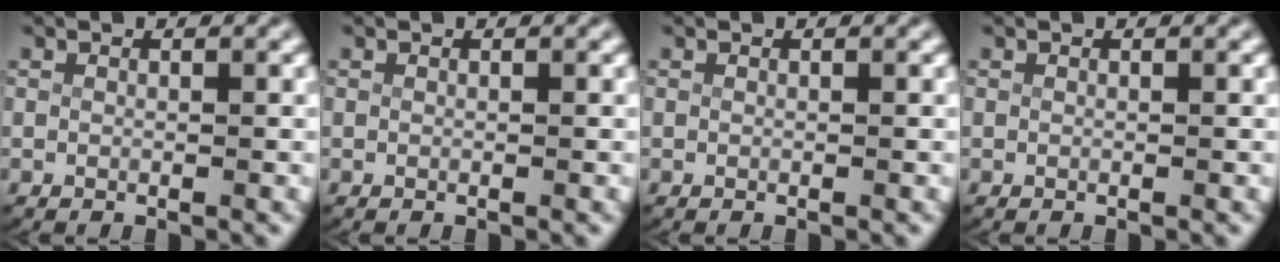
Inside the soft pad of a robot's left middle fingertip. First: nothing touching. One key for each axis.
{"total": 0.0}
{"total": 0.0}
{"total": 0.0}